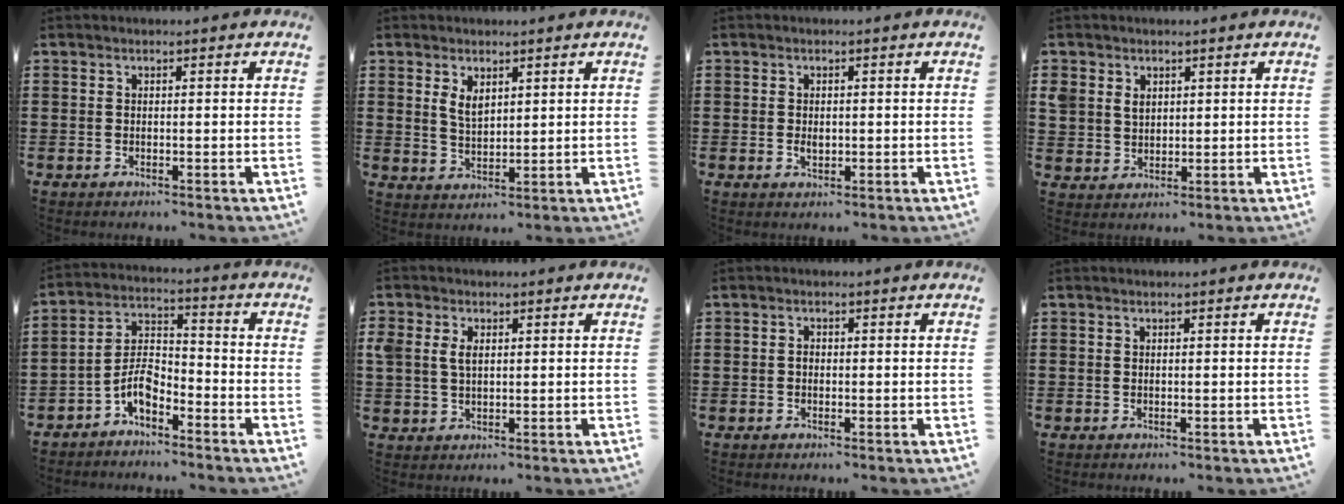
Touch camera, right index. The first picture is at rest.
{"total": 3.2, "force": [1.8, 1.7, 1.9], "torque": [-0.035, 0.002, 0.032]}
{"total": 1.4, "force": [0.0, 0.8, 1.1], "torque": [-0.022, 0.004, -0.001]}
{"total": 3.3, "force": [1.5, 2.7, 1.0], "torque": [-0.030, 0.012, 0.028]}
{"total": 5.9, "force": [-3.8, 2.6, 3.7], "torque": [-0.086, 0.007, -0.079]}
{"total": 3.1, "force": [0.9, 2.0, 2.2], "torque": [-0.057, 0.007, 0.013]}
{"total": 0.9, "force": [-0.1, 0.7, 0.6], "torque": [-0.014, 0.001, -0.003]}
{"total": 0.0}